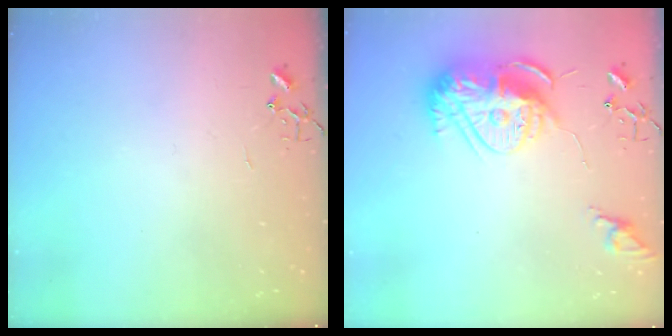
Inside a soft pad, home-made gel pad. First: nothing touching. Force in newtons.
{"total": 15.2, "press": 15.2, "slide": 1.4}